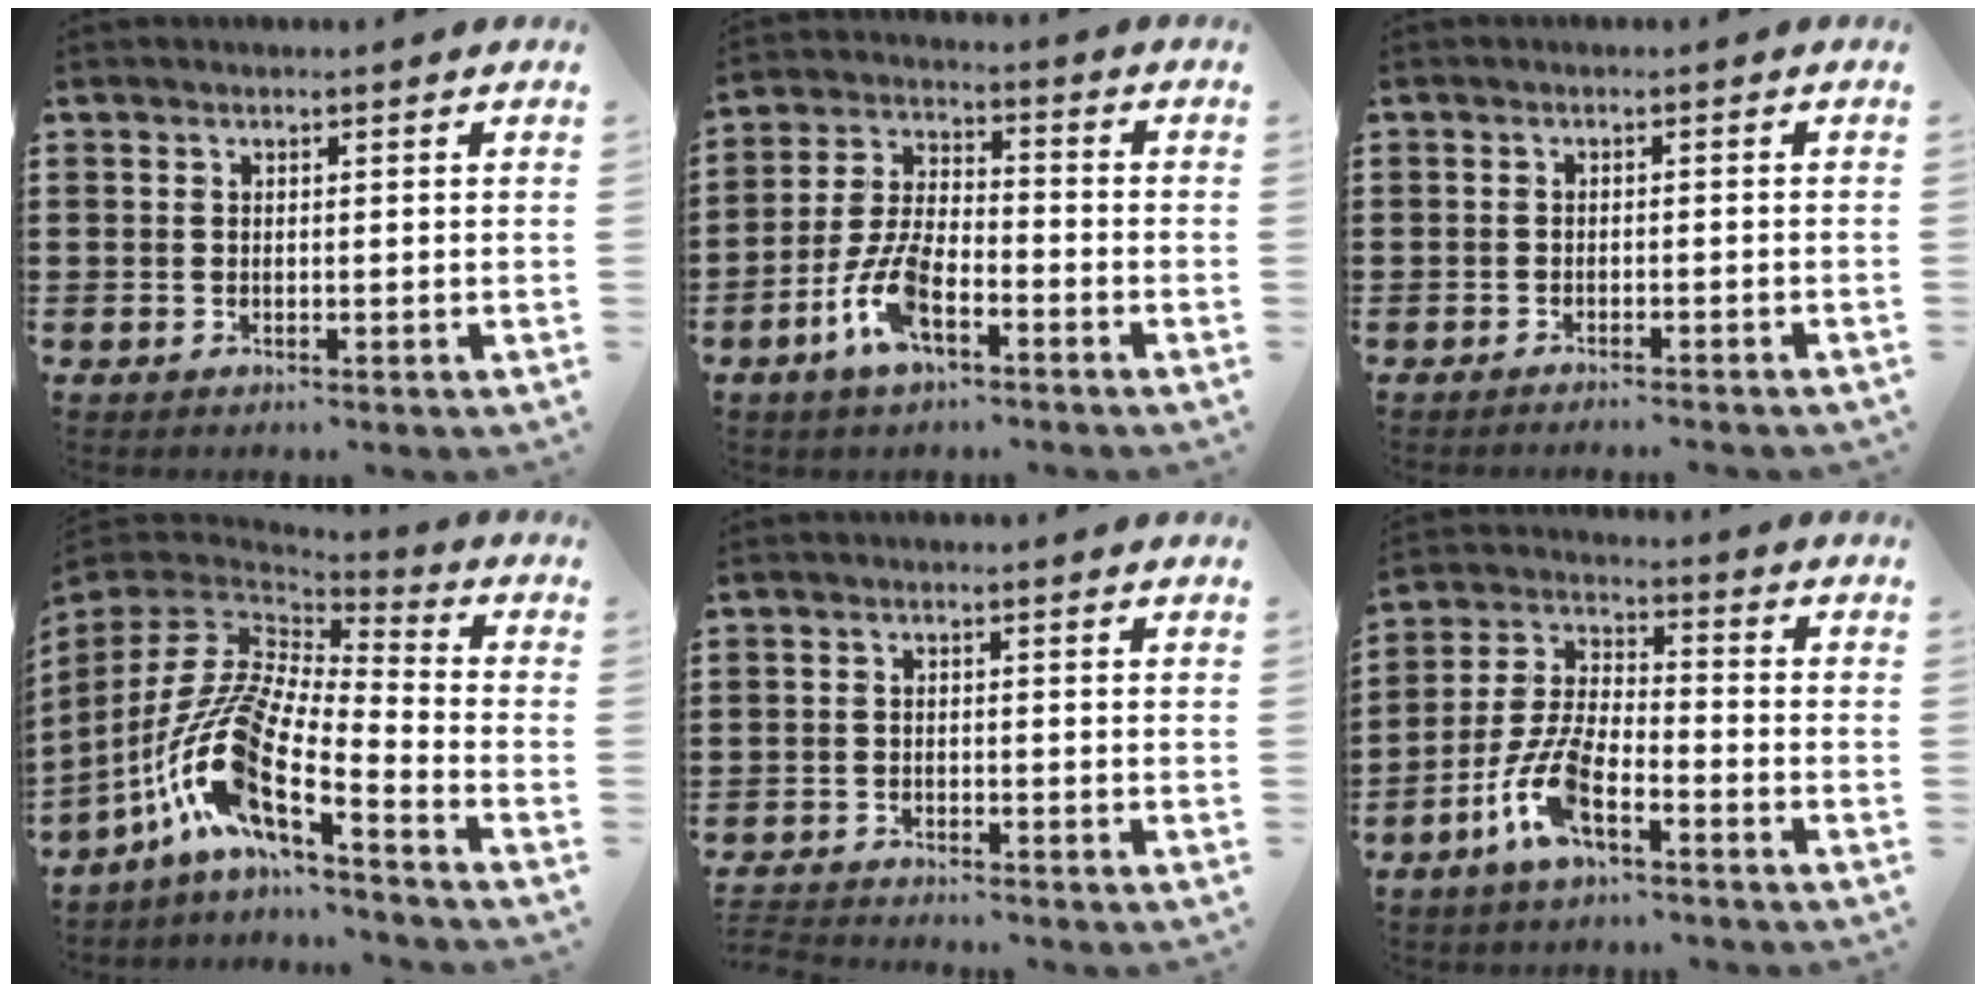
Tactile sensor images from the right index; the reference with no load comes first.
{"total": 8.4, "force": [-4.6, 3.2, 6.3], "torque": [-0.156, -0.005, -0.092]}
{"total": 1.6, "force": [-1.5, -0.4, 0.1], "torque": [-0.003, 0.002, -0.031]}
{"total": 13.3, "force": [-6.6, 3.5, 11.0], "torque": [-0.254, -0.017, -0.141]}
{"total": 2.2, "force": [-2.2, 0.0, -0.3], "torque": [0.000, 0.002, -0.049]}
{"total": 8.7, "force": [-5.2, 2.8, 6.4], "torque": [-0.157, -0.005, -0.104]}